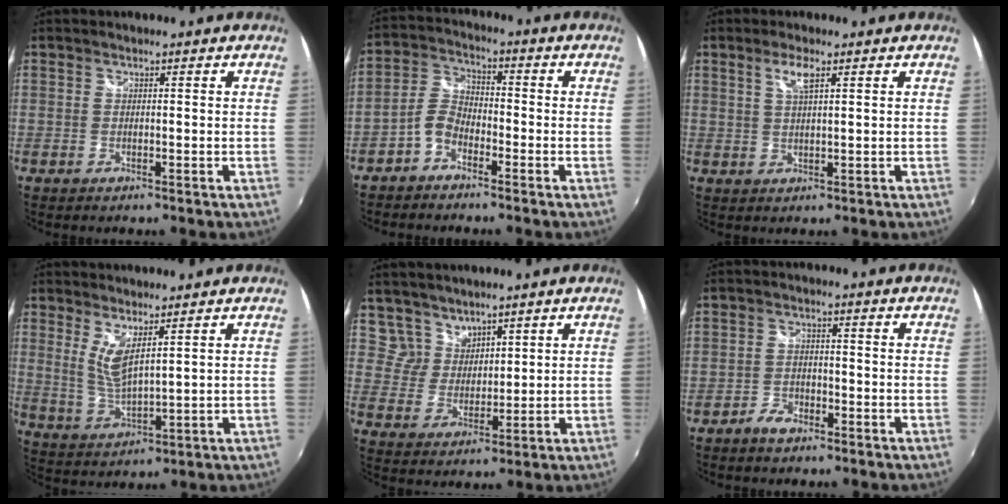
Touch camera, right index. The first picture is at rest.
{"total": 5.0, "force": [-3.3, 2.8, 2.5], "torque": [-0.061, 0.016, -0.072]}
{"total": 3.2, "force": [1.6, 0.7, 2.7], "torque": [-0.052, 0.003, 0.031]}
{"total": 5.7, "force": [3.1, 1.4, 4.6], "torque": [-0.093, -0.015, 0.062]}
{"total": 5.4, "force": [4.3, 3.2, -0.1], "torque": [0.011, 0.012, 0.089]}
{"total": 3.4, "force": [-2.7, 1.7, 1.2], "torque": [-0.037, 0.005, -0.051]}